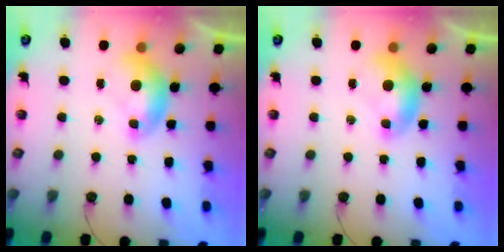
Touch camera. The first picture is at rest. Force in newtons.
{"total": 0.0}